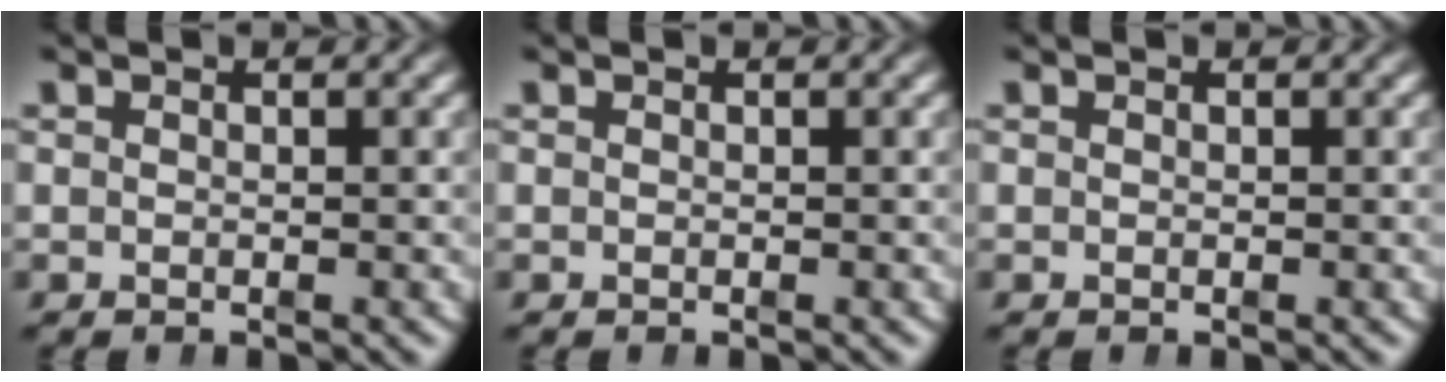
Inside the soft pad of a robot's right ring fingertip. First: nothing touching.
{"total": 0.0}
{"total": 0.0}